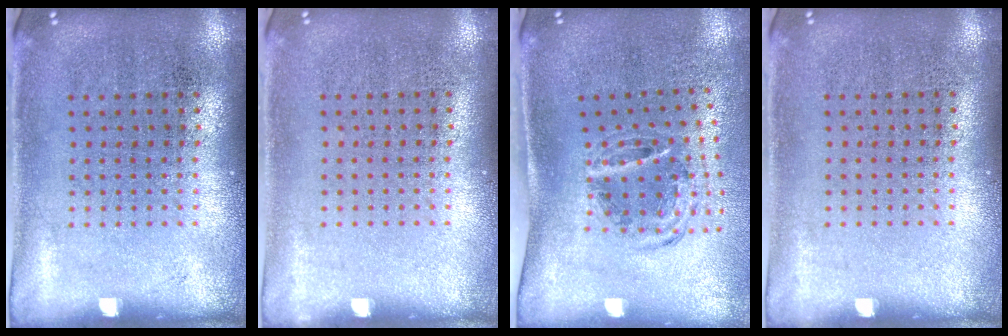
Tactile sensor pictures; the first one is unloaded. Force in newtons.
{"total": 0.0}
{"total": 1.2, "press": 1.0, "slide": 0.5}
{"total": 0.0}